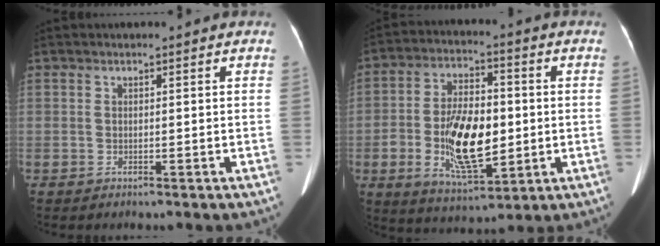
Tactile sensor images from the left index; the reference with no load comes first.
{"total": 13.5, "force": [-1.6, 5.7, 12.1], "torque": [-0.231, 0.000, -0.021]}